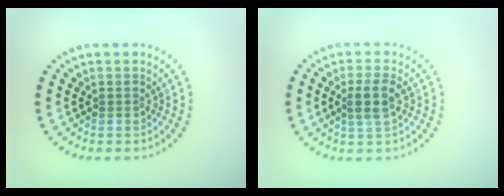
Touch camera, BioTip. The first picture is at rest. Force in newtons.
{"total": 2.4, "press": 2.3, "slide": 0.9}